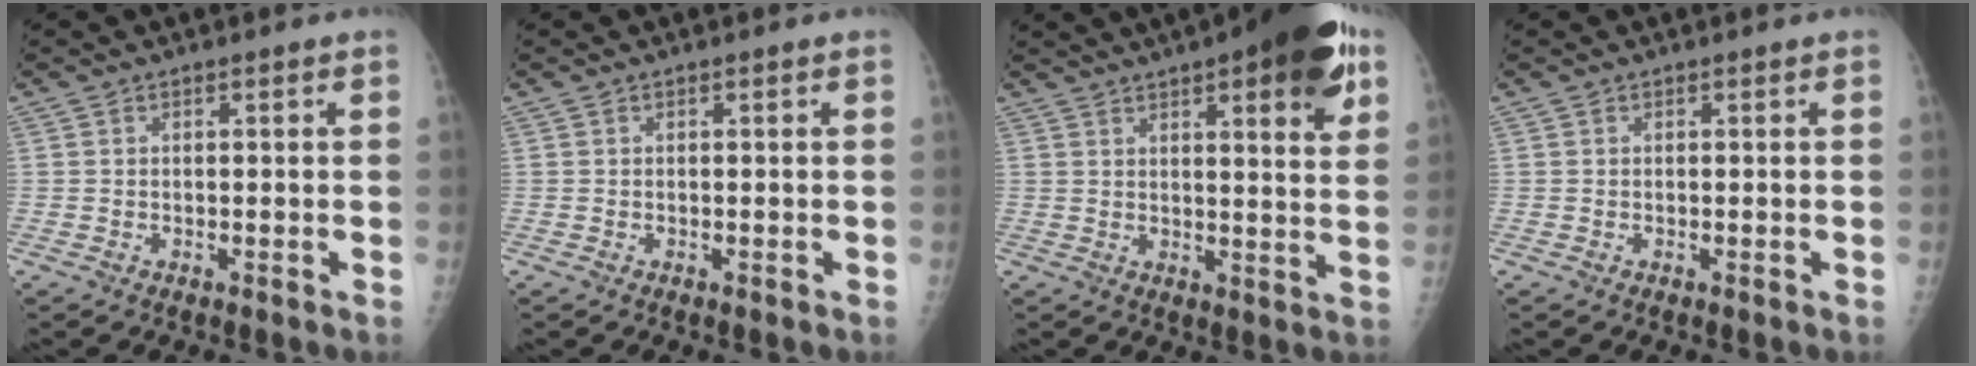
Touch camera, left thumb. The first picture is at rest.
{"total": 0.0}
{"total": 17.5, "force": [8.9, 4.9, 14.3], "torque": [-0.170, -0.021, 0.113]}
{"total": 0.0}